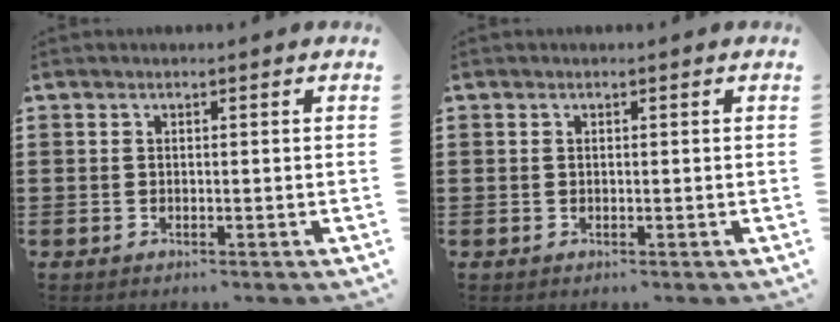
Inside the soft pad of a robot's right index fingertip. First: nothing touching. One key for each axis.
{"total": 0.0}